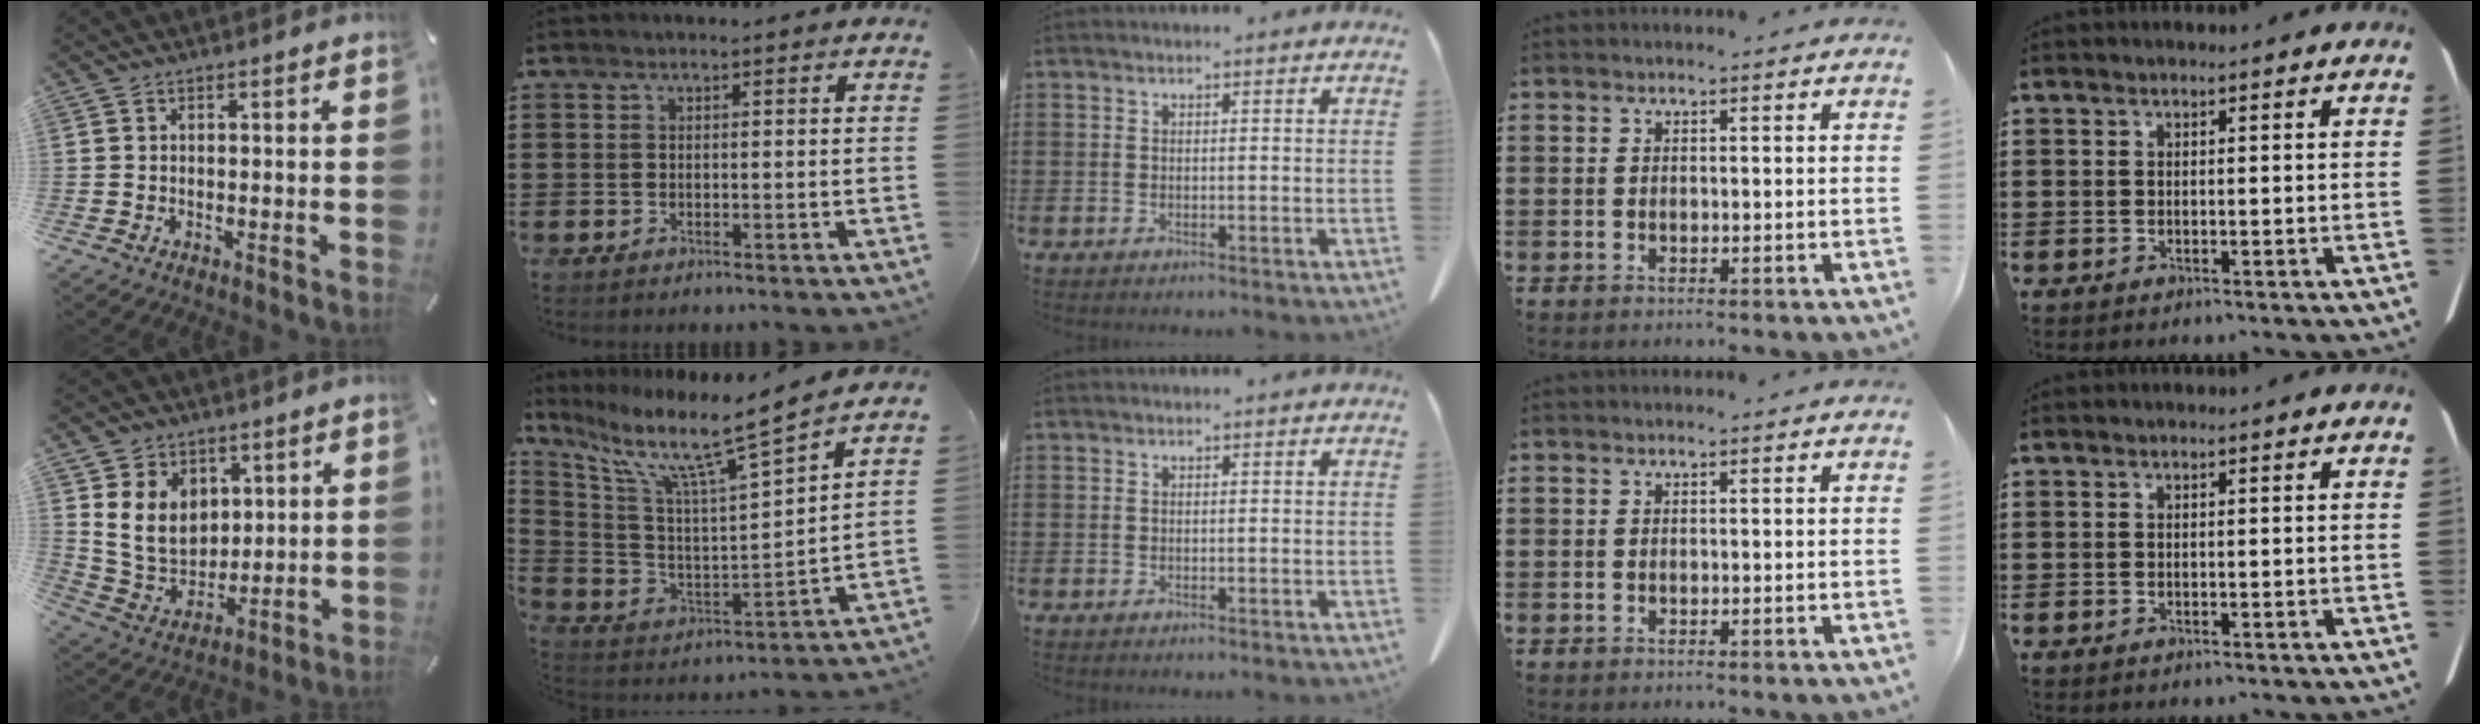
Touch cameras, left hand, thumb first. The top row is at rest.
{"thumb": {"total": 11.6, "force": [4.0, 9.8, 5.0], "torque": [-0.118, -0.023, 0.077]}, "index": {"total": 10.3, "force": [7.4, 0.6, 7.2], "torque": [-0.159, -0.051, 0.112]}}